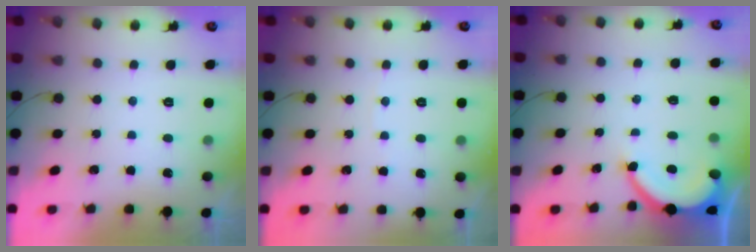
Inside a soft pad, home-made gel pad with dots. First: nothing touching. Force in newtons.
{"total": 1.6, "press": 1.6, "slide": 0.2}
{"total": 6.9, "press": 6.8, "slide": 0.7}